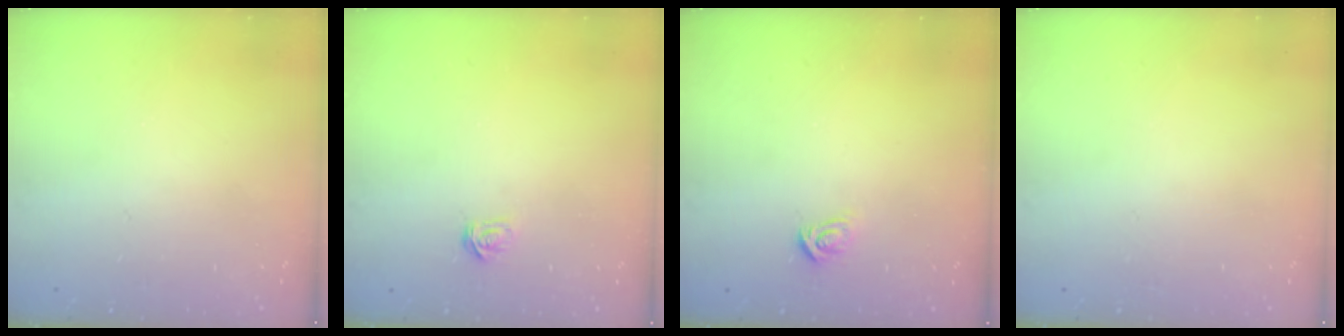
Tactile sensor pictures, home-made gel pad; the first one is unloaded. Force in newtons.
{"total": 2.5, "press": 2.5, "slide": 0.2}
{"total": 3.0, "press": 3.0, "slide": 0.3}
{"total": 0.0}